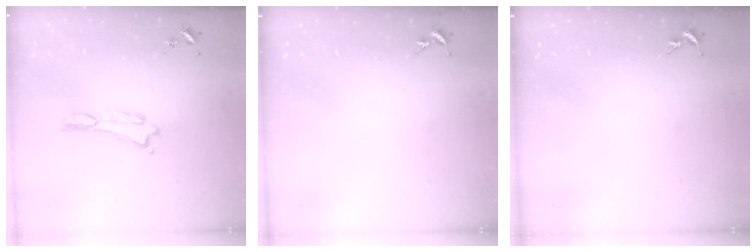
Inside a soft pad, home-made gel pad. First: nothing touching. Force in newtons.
{"total": 0.0}
{"total": 0.0}